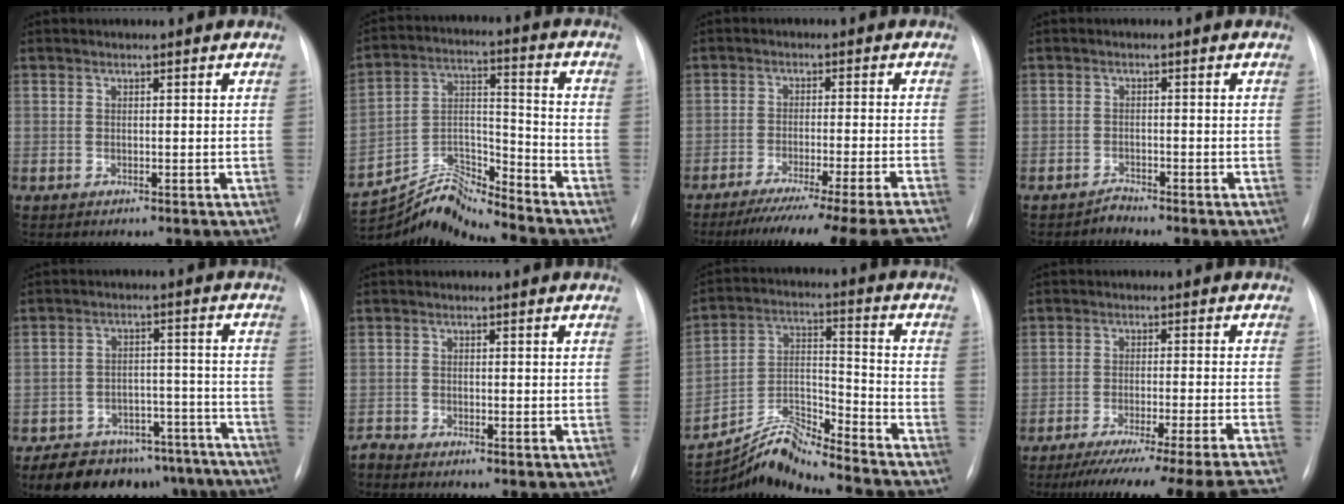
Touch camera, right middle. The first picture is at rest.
{"total": 14.1, "force": [-14.0, -1.3, 1.1], "torque": [-0.026, 0.049, -0.260]}
{"total": 17.5, "force": [-15.3, -2.7, 8.2], "torque": [-0.086, -0.051, -0.221]}
{"total": 1.3, "force": [-1.2, -0.1, -0.3], "torque": [0.013, -0.004, -0.020]}
{"total": 18.1, "force": [-15.3, 7.8, 5.6], "torque": [-0.065, 0.024, -0.198]}
{"total": 1.3, "force": [-1.3, -0.1, -0.1], "torque": [0.005, -0.004, -0.023]}
{"total": 13.7, "force": [-13.4, -1.1, 2.7], "torque": [-0.049, 0.033, -0.238]}
{"total": 18.4, "force": [-16.1, -2.7, 8.3], "torque": [-0.087, -0.051, -0.230]}